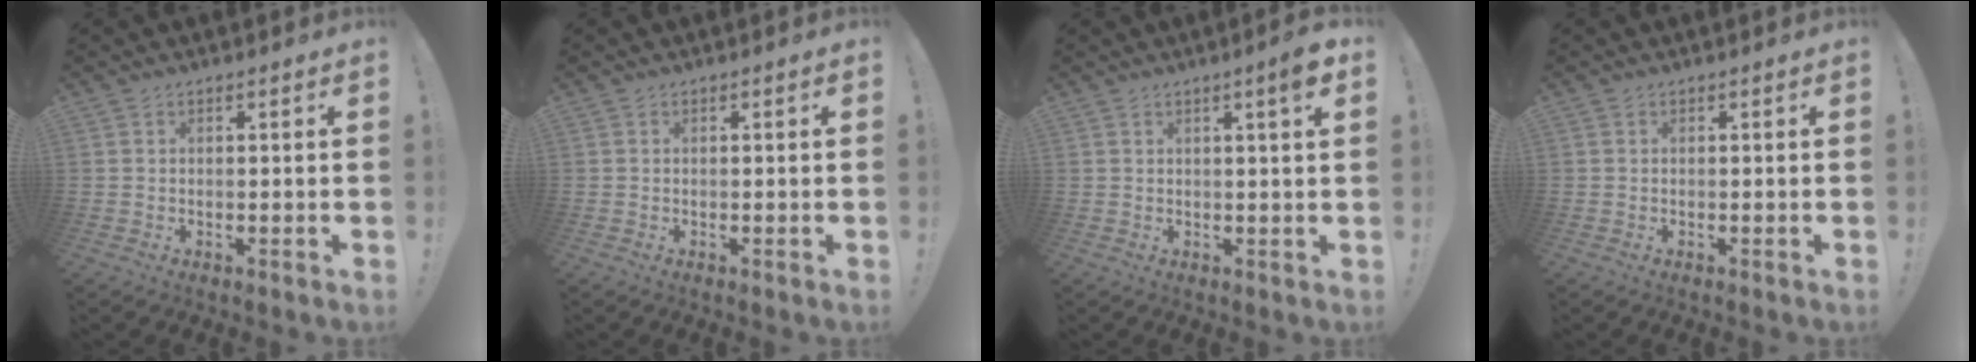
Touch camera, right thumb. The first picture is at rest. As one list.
[{"total": 0.6, "force": [-0.2, -0.2, 0.5], "torque": [-0.008, -0.001, -0.004]}, {"total": 4.5, "force": [2.1, -0.2, 4.0], "torque": [-0.052, -0.013, 0.027]}, {"total": 0.0}]